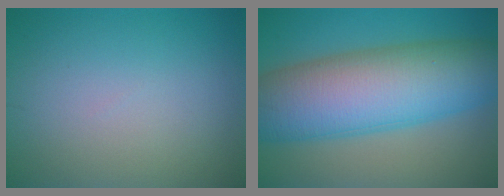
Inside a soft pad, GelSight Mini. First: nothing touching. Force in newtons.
{"total": 13.0, "press": 13.0, "slide": 0.1}